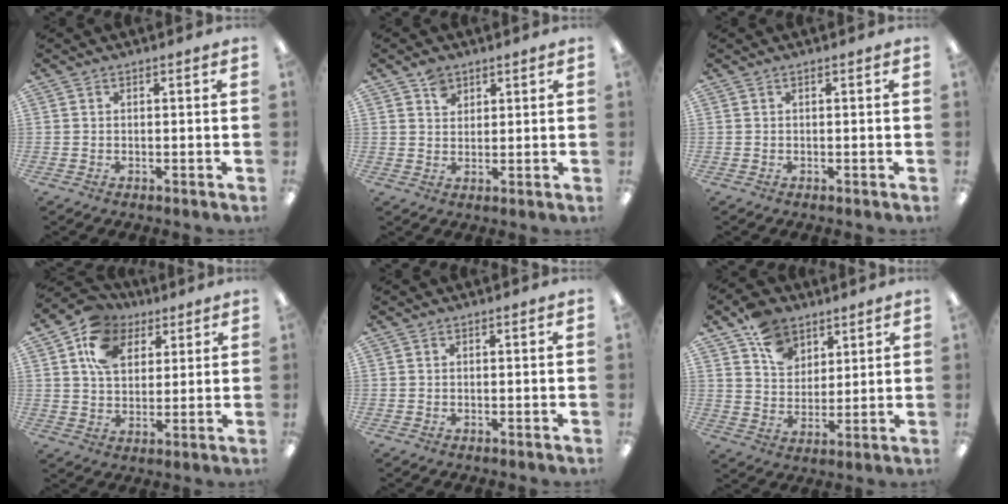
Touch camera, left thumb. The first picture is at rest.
{"total": 4.0, "force": [2.5, 2.8, 1.2], "torque": [-0.014, -0.005, 0.046]}
{"total": 0.0}
{"total": 10.3, "force": [5.5, 7.8, 3.9], "torque": [-0.075, -0.015, 0.105]}
{"total": 0.0}
{"total": 10.9, "force": [6.9, 7.7, 3.5], "torque": [-0.060, -0.030, 0.133]}